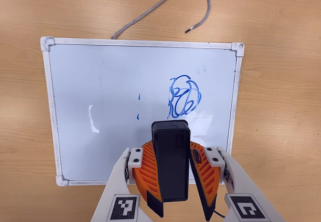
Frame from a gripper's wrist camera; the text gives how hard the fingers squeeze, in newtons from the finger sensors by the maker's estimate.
{"total": 10.2, "left": 10.2, "right": 10.2}